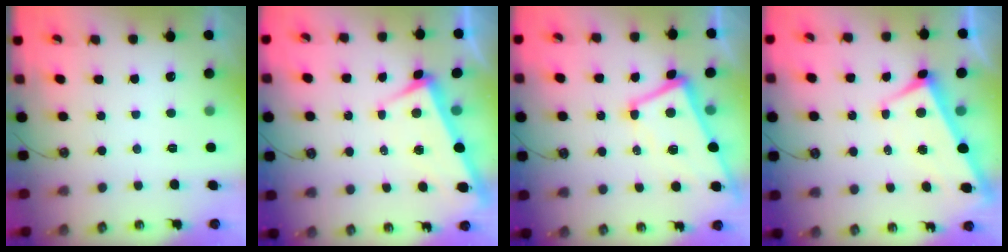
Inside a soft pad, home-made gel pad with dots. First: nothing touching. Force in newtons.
{"total": 3.6, "press": 3.6, "slide": 0.0}
{"total": 1.4, "press": 1.1, "slide": 0.9}
{"total": 2.7, "press": 2.5, "slide": 0.9}